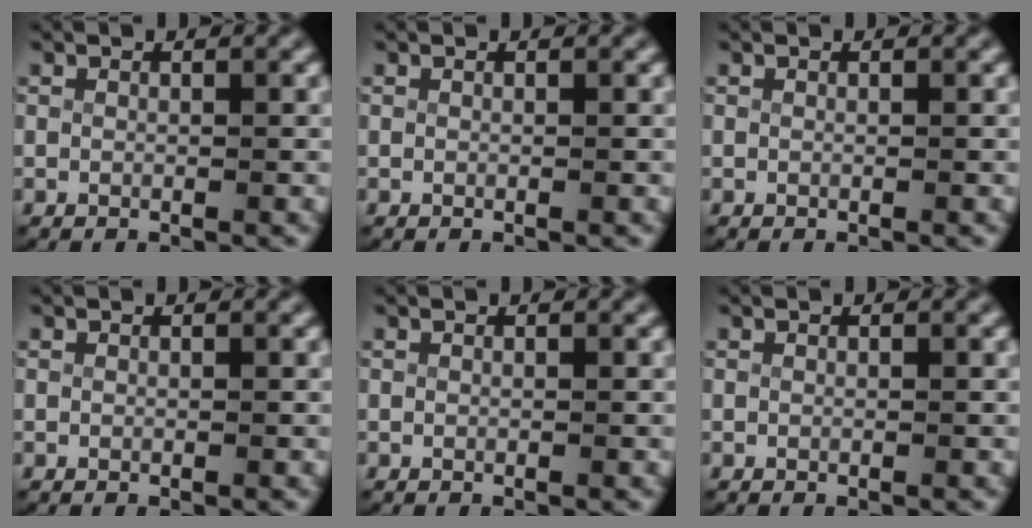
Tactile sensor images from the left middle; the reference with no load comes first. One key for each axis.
{"total": 0.0}
{"total": 0.0}
{"total": 0.0}
{"total": 0.0}
{"total": 0.0}